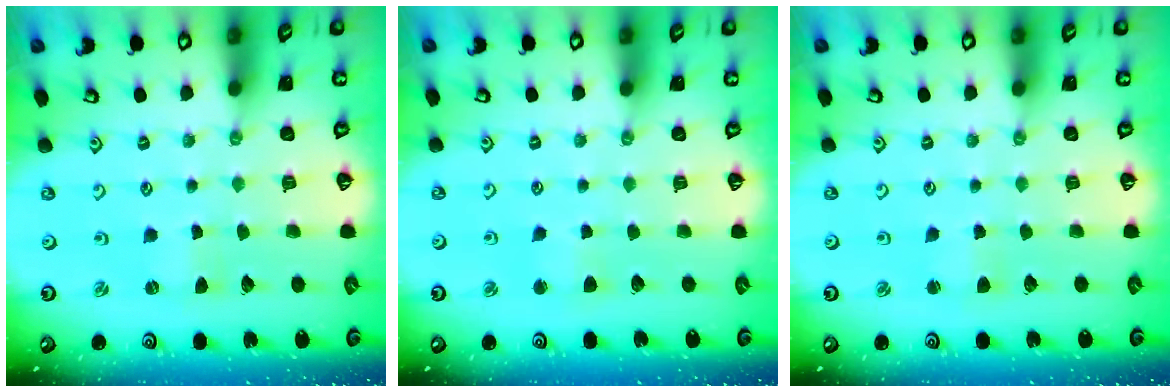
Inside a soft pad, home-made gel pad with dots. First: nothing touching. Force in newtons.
{"total": 2.7, "press": 2.7, "slide": 0.4}
{"total": 2.7, "press": 2.7, "slide": 0.3}